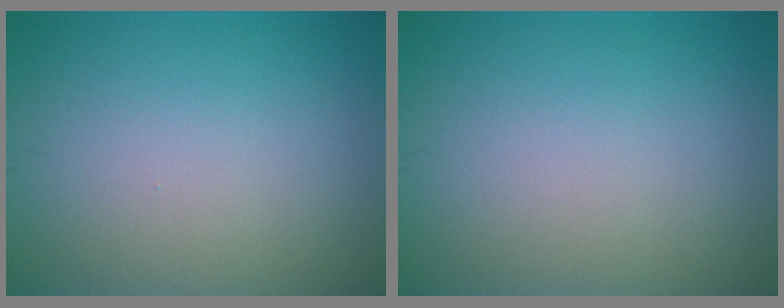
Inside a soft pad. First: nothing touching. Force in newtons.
{"total": 0.0}